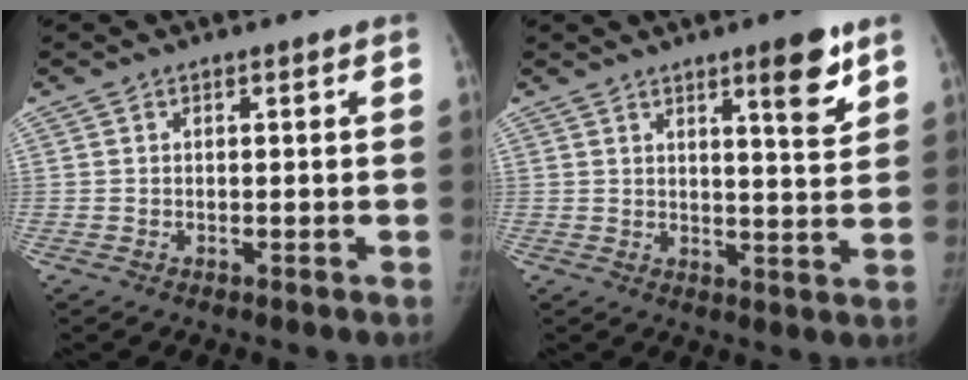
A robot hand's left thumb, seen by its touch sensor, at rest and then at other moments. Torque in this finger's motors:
{"motor_torque": [0.41, -0.44, 0.71, -0.77, 0.21]}